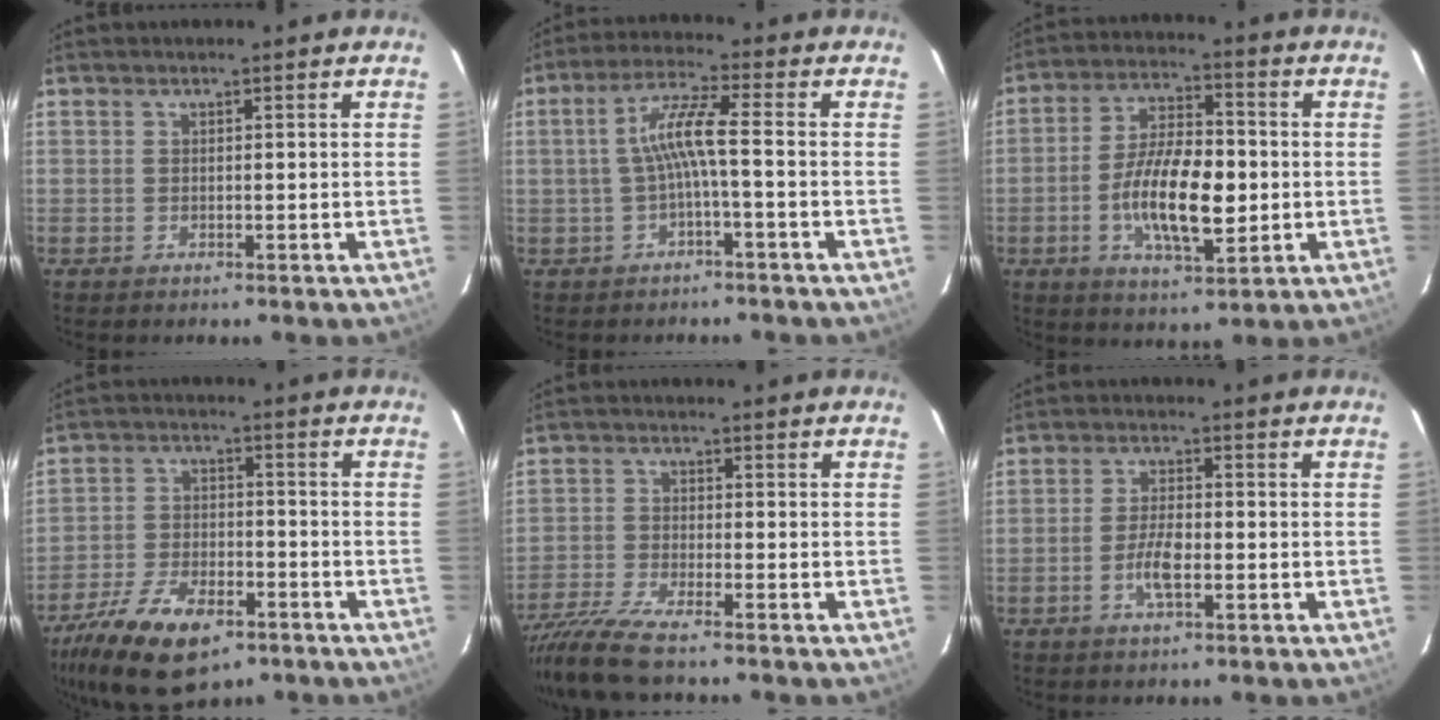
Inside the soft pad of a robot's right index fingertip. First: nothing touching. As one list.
[{"total": 6.0, "force": [-1.3, -0.1, 5.9], "torque": [-0.132, 0.013, -0.021]}, {"total": 13.3, "force": [-2.2, 5.3, 12.0], "torque": [-0.232, -0.001, -0.037]}, {"total": 15.6, "force": [-9.7, 7.7, 9.5], "torque": [-0.210, -0.020, -0.168]}, {"total": 9.0, "force": [-7.9, 0.1, 4.3], "torque": [-0.112, -0.024, -0.153]}, {"total": 4.7, "force": [-1.7, 1.5, 4.2], "torque": [-0.088, 0.001, -0.033]}]